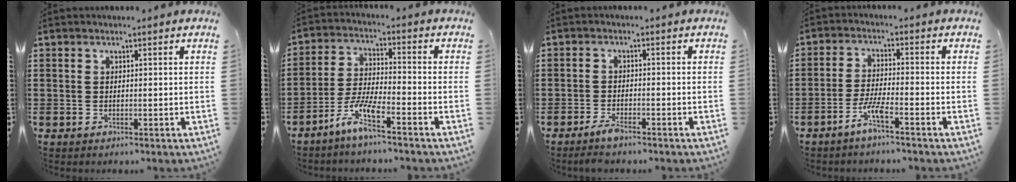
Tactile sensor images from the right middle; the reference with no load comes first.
{"total": 6.6, "force": [-4.6, 0.7, 4.6], "torque": [-0.101, -0.008, -0.090]}
{"total": 2.5, "force": [-1.9, 0.5, 1.5], "torque": [-0.039, -0.003, -0.040]}
{"total": 4.2, "force": [-2.7, 0.3, 3.2], "torque": [-0.068, -0.002, -0.052]}